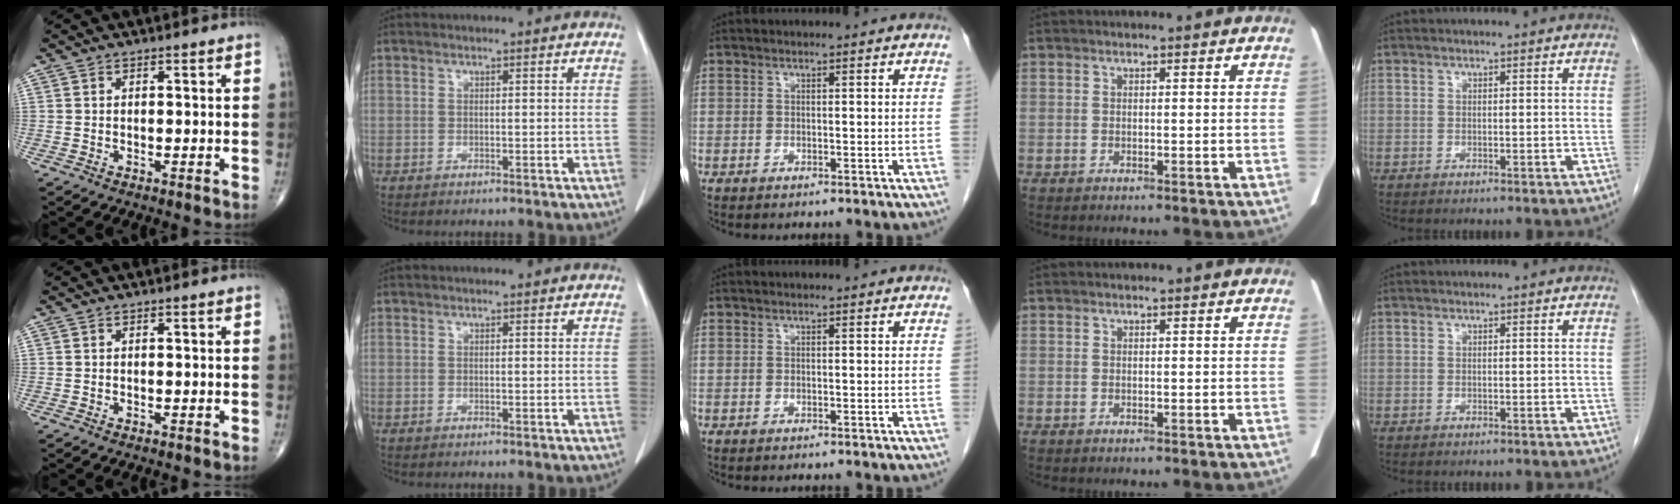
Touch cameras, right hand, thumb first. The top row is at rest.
{}